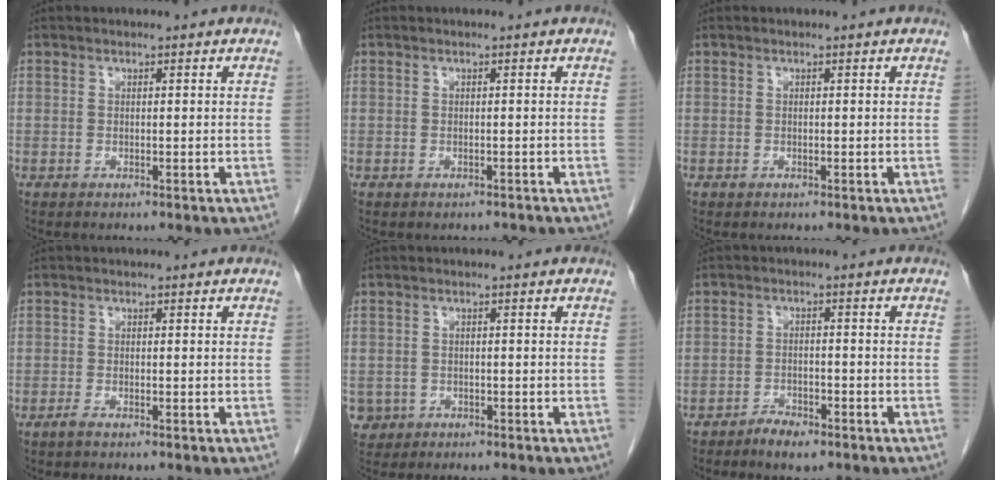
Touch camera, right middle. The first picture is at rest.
{"total": 0.9, "force": [-0.8, 0.5, 0.0], "torque": [-0.007, -0.001, -0.012]}
{"total": 0.0}
{"total": 0.8, "force": [-0.6, 0.1, 0.6], "torque": [-0.017, -0.002, -0.012]}
{"total": 2.8, "force": [-1.1, 2.5, 0.2], "torque": [-0.003, 0.006, -0.017]}
{"total": 3.2, "force": [-2.5, 1.1, 1.6], "torque": [-0.031, 0.001, -0.039]}